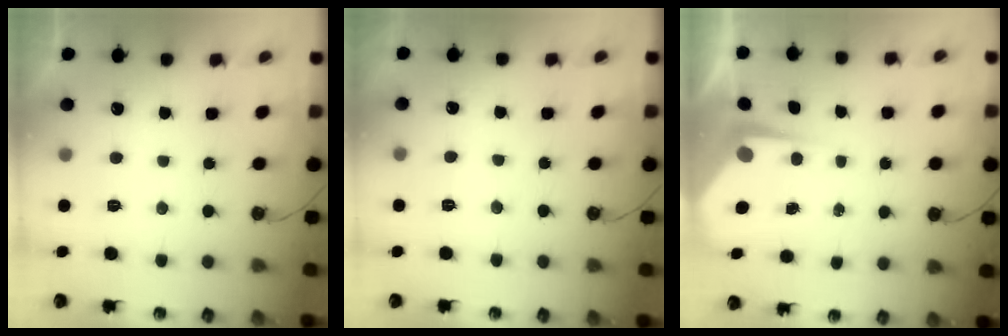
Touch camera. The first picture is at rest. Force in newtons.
{"total": 4.2, "press": 4.1, "slide": 0.6}
{"total": 4.2, "press": 4.2, "slide": 0.5}